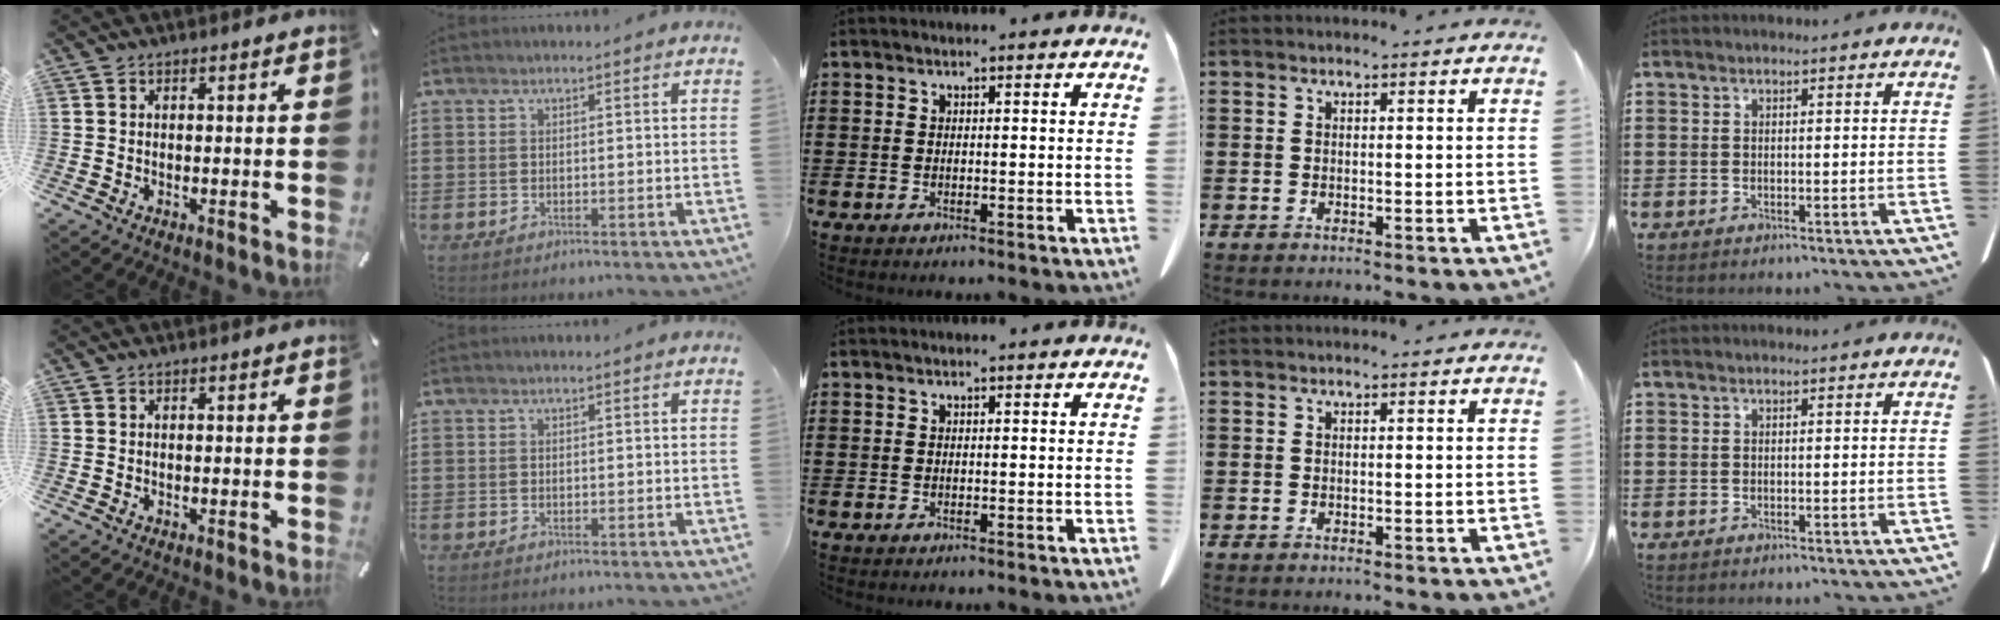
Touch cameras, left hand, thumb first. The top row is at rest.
{}